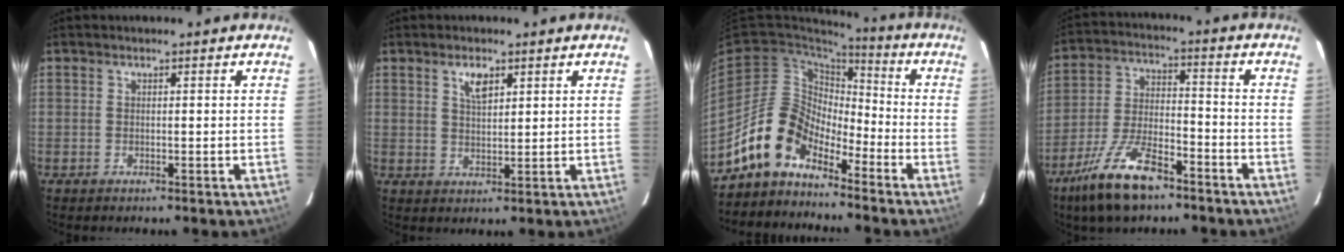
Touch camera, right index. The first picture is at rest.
{"total": 3.8, "force": [2.1, 1.7, 2.6], "torque": [-0.045, 0.003, 0.038]}
{"total": 11.6, "force": [-8.8, 5.9, 4.6], "torque": [-0.089, 0.029, -0.172]}
{"total": 13.9, "force": [-9.5, 4.9, 8.9], "torque": [-0.191, -0.014, -0.173]}